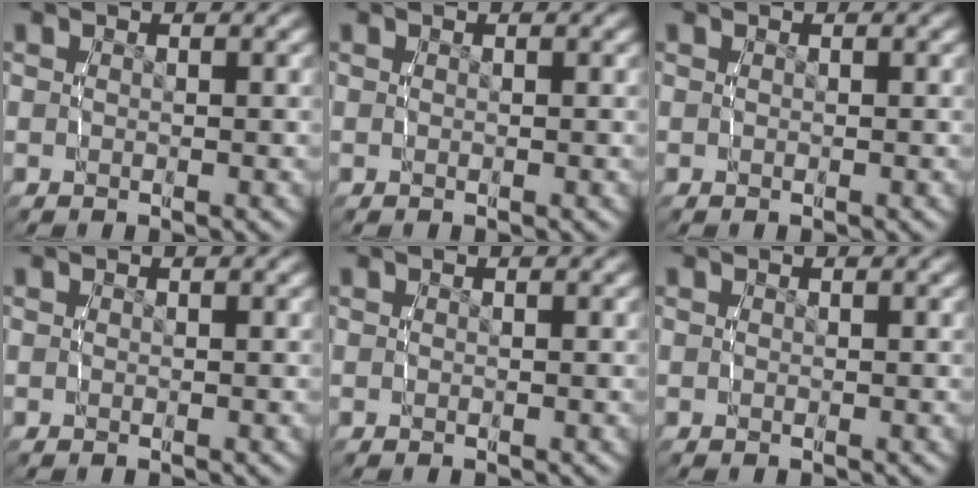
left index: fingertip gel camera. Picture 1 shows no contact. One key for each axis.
{"total": 0.0}
{"total": 0.0}
{"total": 0.0}
{"total": 0.0}
{"total": 0.0}